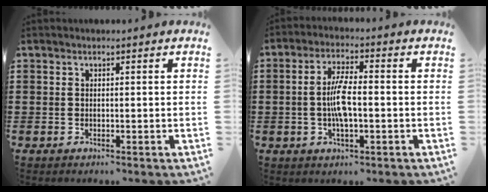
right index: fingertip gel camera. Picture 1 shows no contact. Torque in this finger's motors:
{"motor_torque": [0.21, 0.17, 0.32, 0.17]}